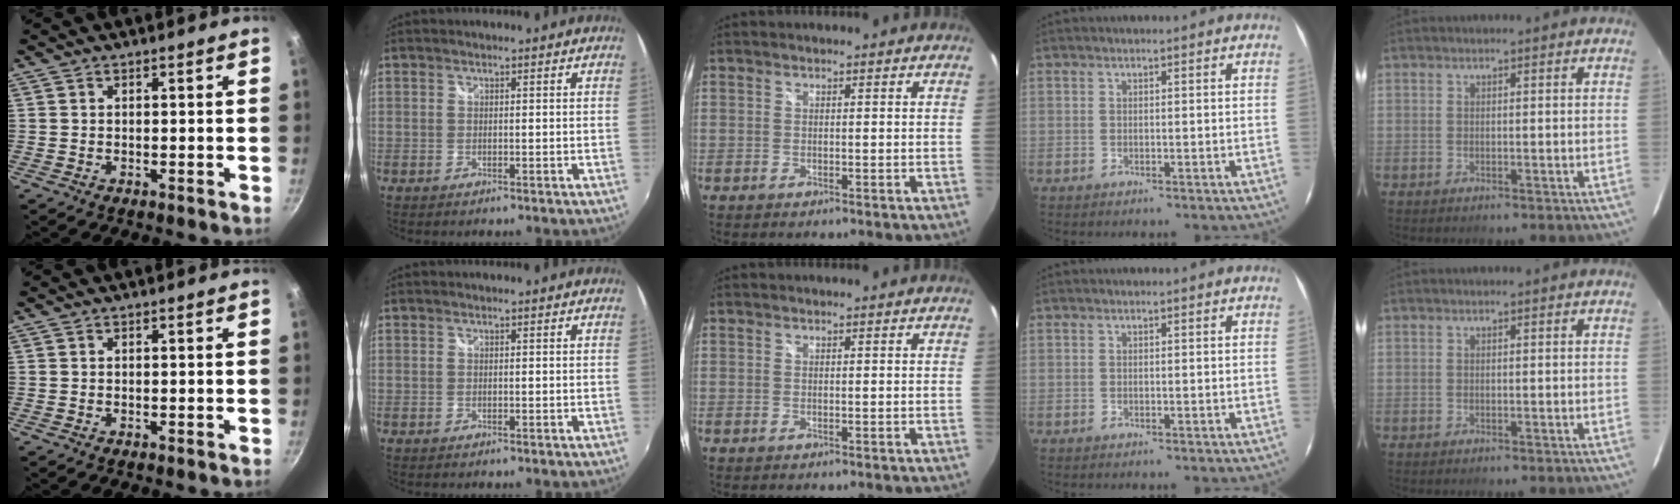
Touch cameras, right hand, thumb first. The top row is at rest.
{}